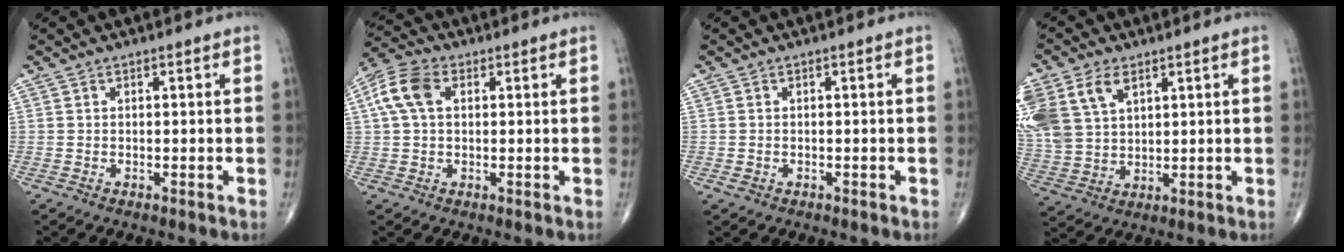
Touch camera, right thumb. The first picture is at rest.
{"total": 7.8, "force": [1.9, 5.0, 5.7], "torque": [-0.128, 0.021, 0.031]}
{"total": 0.8, "force": [-0.3, 0.7, 0.4], "torque": [-0.007, 0.006, -0.002]}
{"total": 16.0, "force": [7.0, 10.7, 9.7], "torque": [-0.237, 0.007, 0.144]}